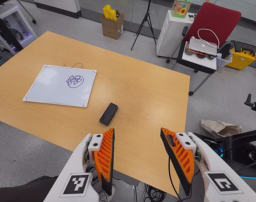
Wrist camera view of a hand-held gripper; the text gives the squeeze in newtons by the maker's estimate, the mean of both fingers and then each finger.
{"total": 0.0}